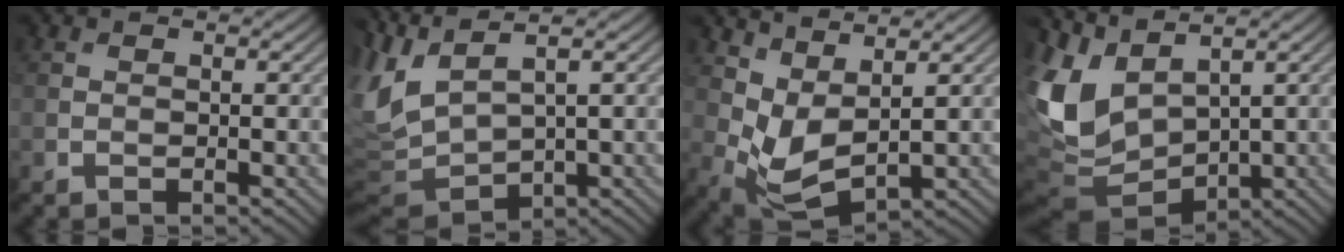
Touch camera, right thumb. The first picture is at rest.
{"total": 7.6, "force": [1.8, 3.0, 6.7], "torque": [-0.186, -0.007, 0.043]}
{"total": 6.3, "force": [2.8, 2.9, 4.9], "torque": [-0.119, -0.001, 0.057]}
{"total": 10.3, "force": [1.8, 6.6, 7.7], "torque": [-0.216, -0.011, 0.040]}